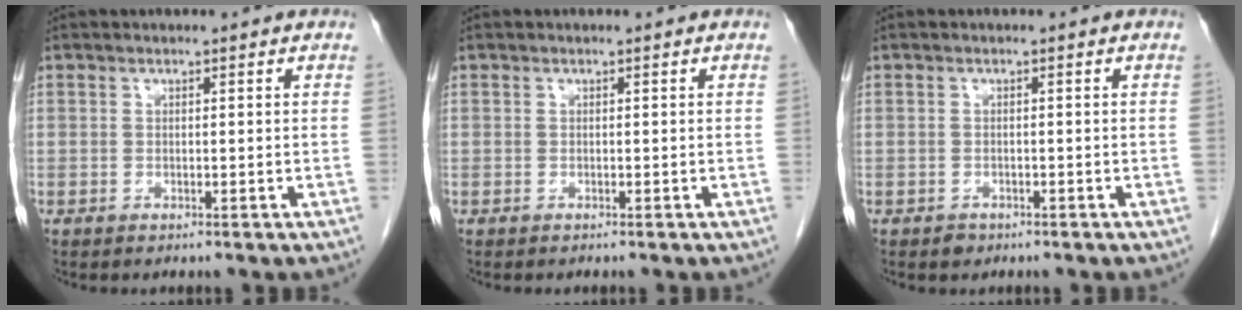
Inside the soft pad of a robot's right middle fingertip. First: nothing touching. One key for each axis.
{"total": 0.0}
{"total": 1.0, "fx": -0.7, "fy": 0.7, "fz": 0.1, "tx": -0.001, "ty": 0.002, "tz": -0.010}